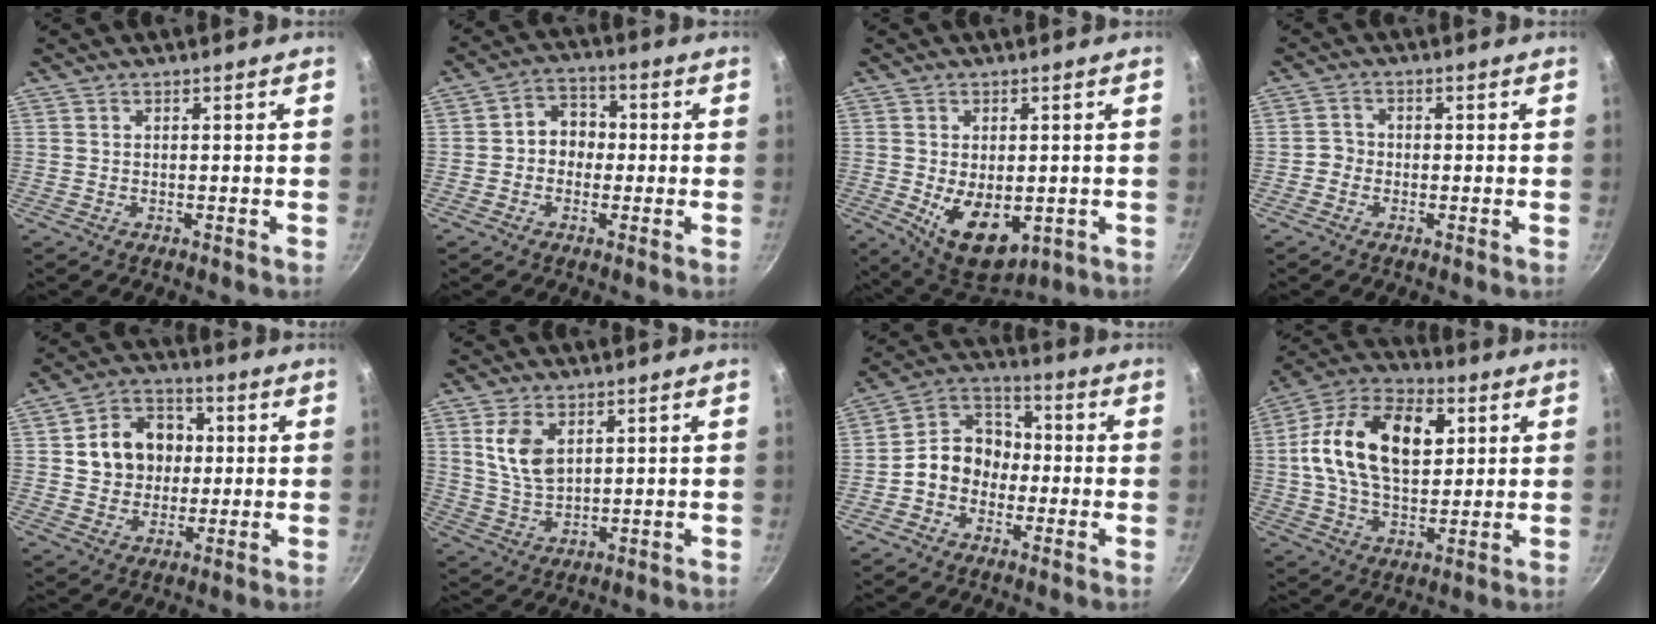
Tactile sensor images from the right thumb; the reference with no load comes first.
{"total": 6.6, "force": [-0.4, 5.6, 3.6], "torque": [-0.017, 0.020, -0.018]}
{"total": 11.1, "force": [-2.0, 6.7, 8.6], "torque": [-0.108, -0.014, -0.009]}
{"total": 2.3, "force": [-0.9, 2.0, 0.6], "torque": [0.005, 0.011, -0.023]}
{"total": 12.2, "force": [1.7, 10.3, 6.4], "torque": [-0.070, 0.013, 0.022]}
{"total": 7.9, "force": [2.8, 4.9, 5.5], "torque": [-0.097, -0.019, 0.060]}
{"total": 10.0, "force": [-2.1, 8.3, 5.2], "torque": [-0.044, 0.044, -0.057]}
{"total": 20.2, "force": [4.2, 12.8, 15.0], "torque": [-0.235, 0.011, 0.057]}